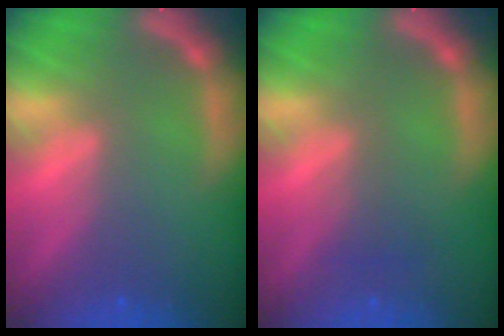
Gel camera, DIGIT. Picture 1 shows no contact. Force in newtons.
{"total": 1.5}